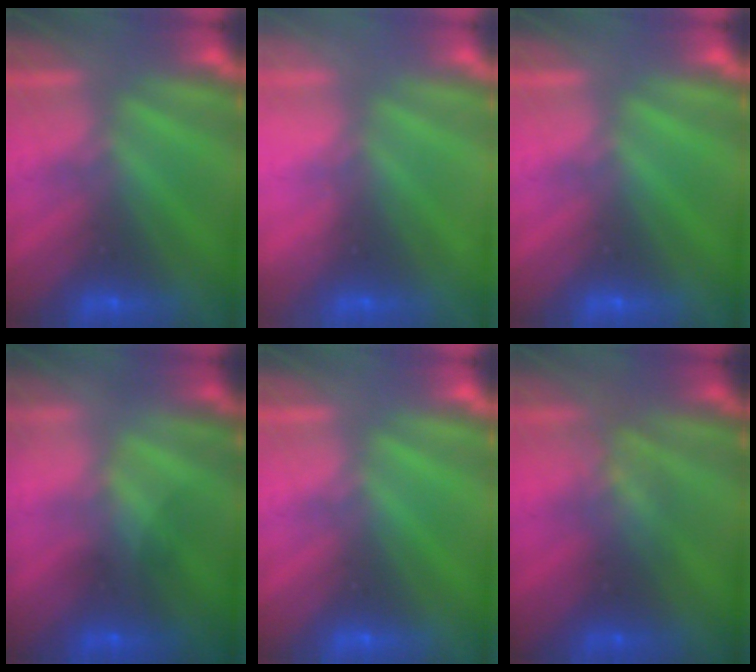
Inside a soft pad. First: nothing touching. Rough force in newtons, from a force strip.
{"total": 2.2}
{"total": 0.0}
{"total": 1.6}
{"total": 0.0}
{"total": 2.7}